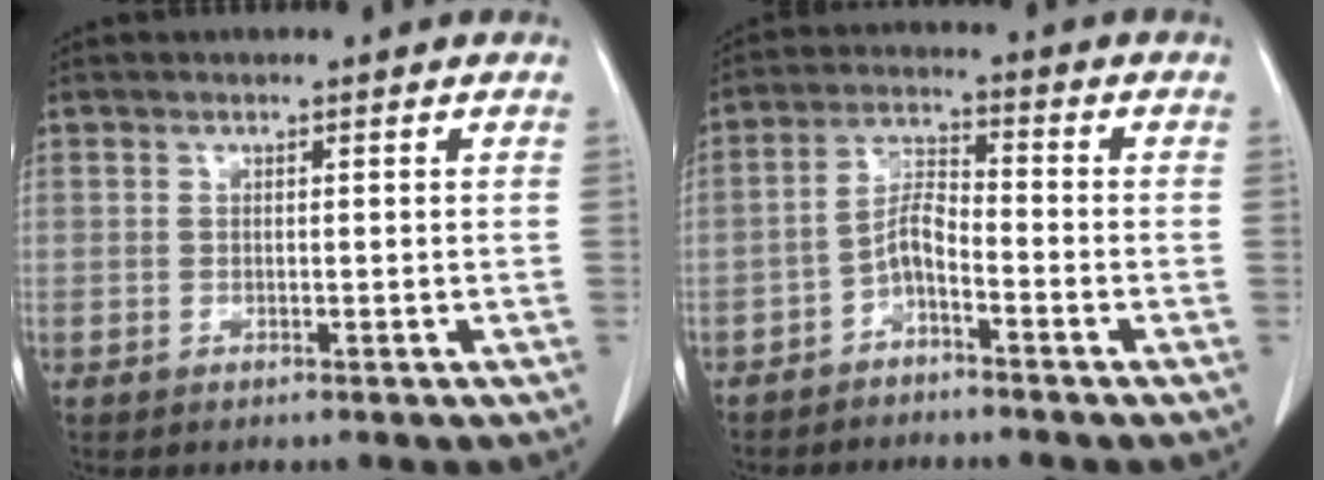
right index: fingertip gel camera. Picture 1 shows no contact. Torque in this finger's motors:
{"motor_torque": [0.61, -0.51, 0.14, 0.03]}